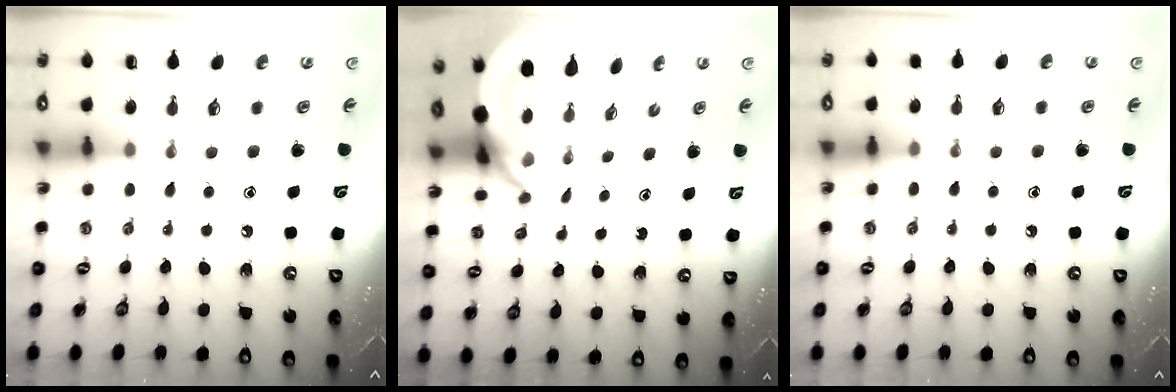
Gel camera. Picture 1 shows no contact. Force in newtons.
{"total": 6.3, "press": 6.3, "slide": 0.9}
{"total": 2.9, "press": 2.9, "slide": 0.5}